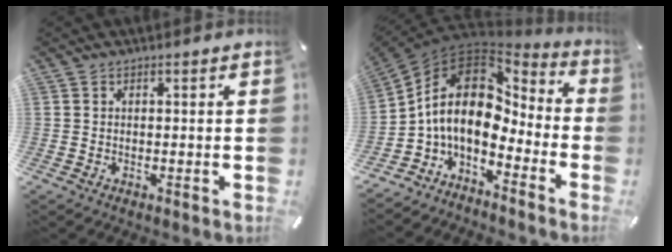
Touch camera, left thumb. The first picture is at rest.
{"total": 14.9, "force": [-0.1, 10.2, 10.8], "torque": [-0.219, -0.004, -0.008]}